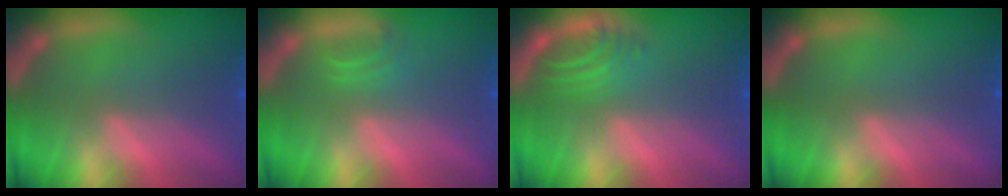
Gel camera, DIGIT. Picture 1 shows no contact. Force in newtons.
{"total": 1.4}
{"total": 2.9}
{"total": 0.0}